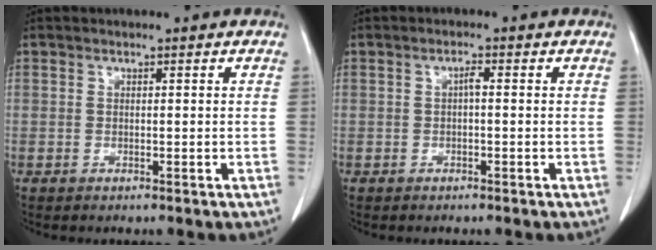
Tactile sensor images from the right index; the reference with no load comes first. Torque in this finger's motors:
{"motor_torque": [0.13, 0.07, 0.08, 0.03]}